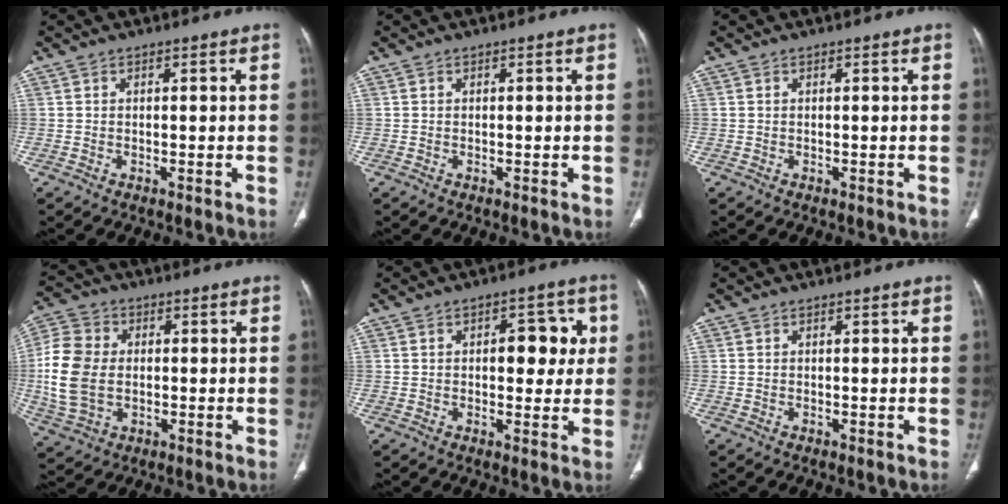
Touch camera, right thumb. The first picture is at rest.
{"total": 0.0}
{"total": 0.0}
{"total": 13.3, "force": [-0.4, 9.7, 9.2], "torque": [-0.195, 0.008, -0.006]}
{"total": 8.3, "force": [1.3, 4.8, 6.6], "torque": [-0.046, 0.009, 0.017]}
{"total": 0.0}